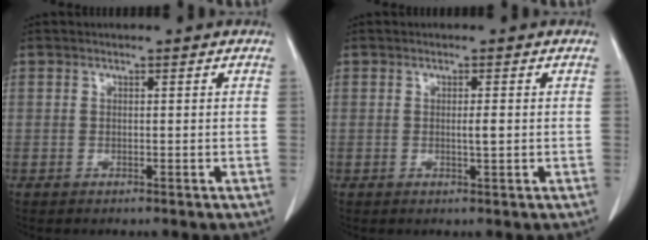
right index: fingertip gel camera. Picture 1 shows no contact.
{"total": 1.4, "force": [-0.1, 0.1, 1.4], "torque": [-0.024, -0.001, 0.000]}